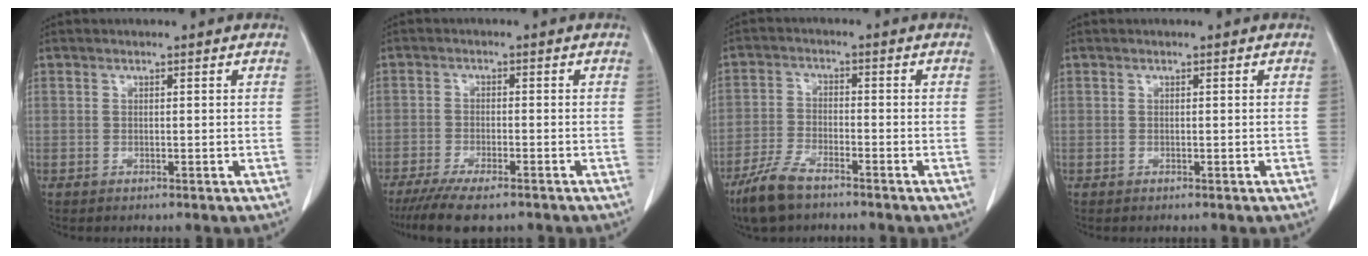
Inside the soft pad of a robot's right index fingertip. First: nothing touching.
{"total": 8.1, "force": [-6.2, 2.0, 4.9], "torque": [-0.074, -0.015, -0.098]}
{"total": 6.7, "force": [-5.1, 1.9, 3.9], "torque": [-0.088, -0.011, -0.097]}
{"total": 0.0}